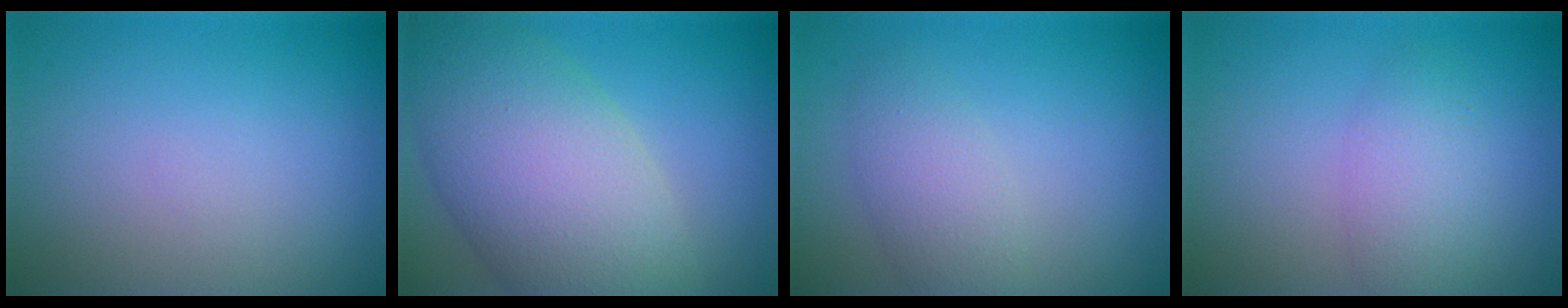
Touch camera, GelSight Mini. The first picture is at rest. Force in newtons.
{"total": 10.9, "press": 10.9, "slide": 0.9}
{"total": 2.9, "press": 2.9, "slide": 0.1}
{"total": 3.0, "press": 3.0, "slide": 0.1}